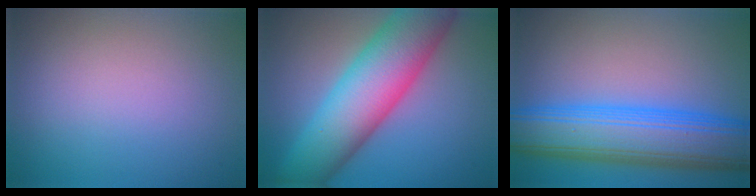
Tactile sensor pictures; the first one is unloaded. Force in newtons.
{"total": 11.8, "press": 11.8, "slide": 0.3}
{"total": 10.4, "press": 10.4, "slide": 0.3}